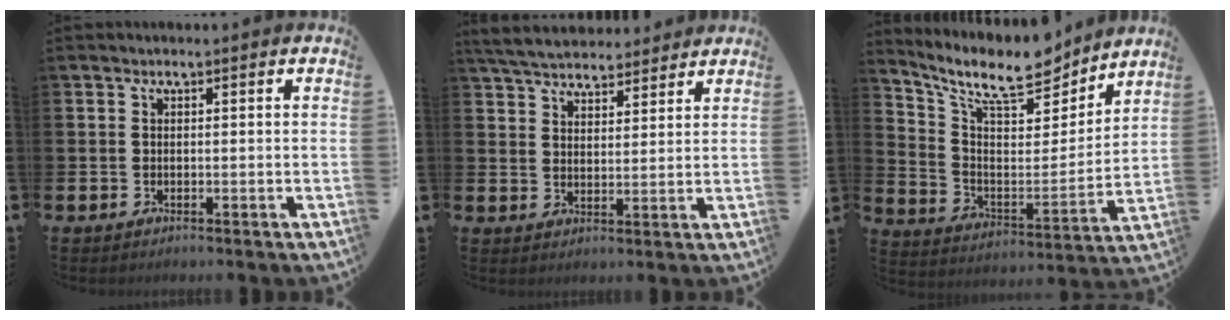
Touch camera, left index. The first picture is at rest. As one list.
[{"total": 5.5, "force": [5.4, 1.1, 0.7], "torque": [-0.040, -0.021, 0.098]}, {"total": 11.2, "force": [9.7, 3.1, 4.7], "torque": [-0.118, -0.068, 0.166]}]